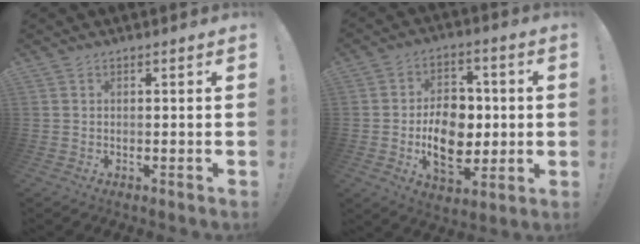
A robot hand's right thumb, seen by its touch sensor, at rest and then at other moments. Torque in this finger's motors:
{"motor_torque": [0.33, 0.32, 0.21, 0.10, 0.34]}